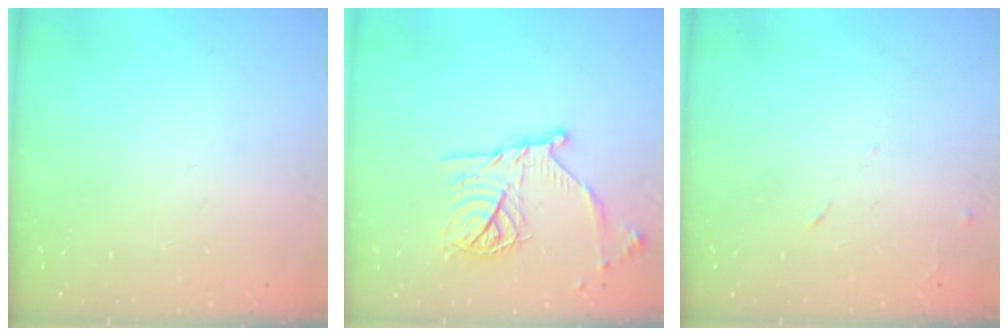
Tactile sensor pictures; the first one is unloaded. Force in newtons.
{"total": 18.2, "press": 18.2, "slide": 1.2}
{"total": 5.5, "press": 5.5, "slide": 0.8}